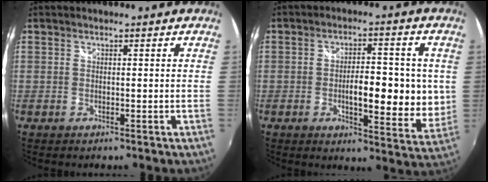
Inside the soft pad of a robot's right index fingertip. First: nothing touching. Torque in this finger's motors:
{"motor_torque": [1.48, 0.66, 0.32, 0.08]}